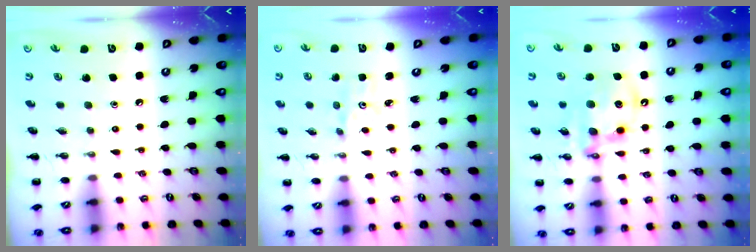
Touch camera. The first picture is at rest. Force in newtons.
{"total": 2.3, "press": 2.2, "slide": 0.7}
{"total": 12.9, "press": 12.6, "slide": 2.9}